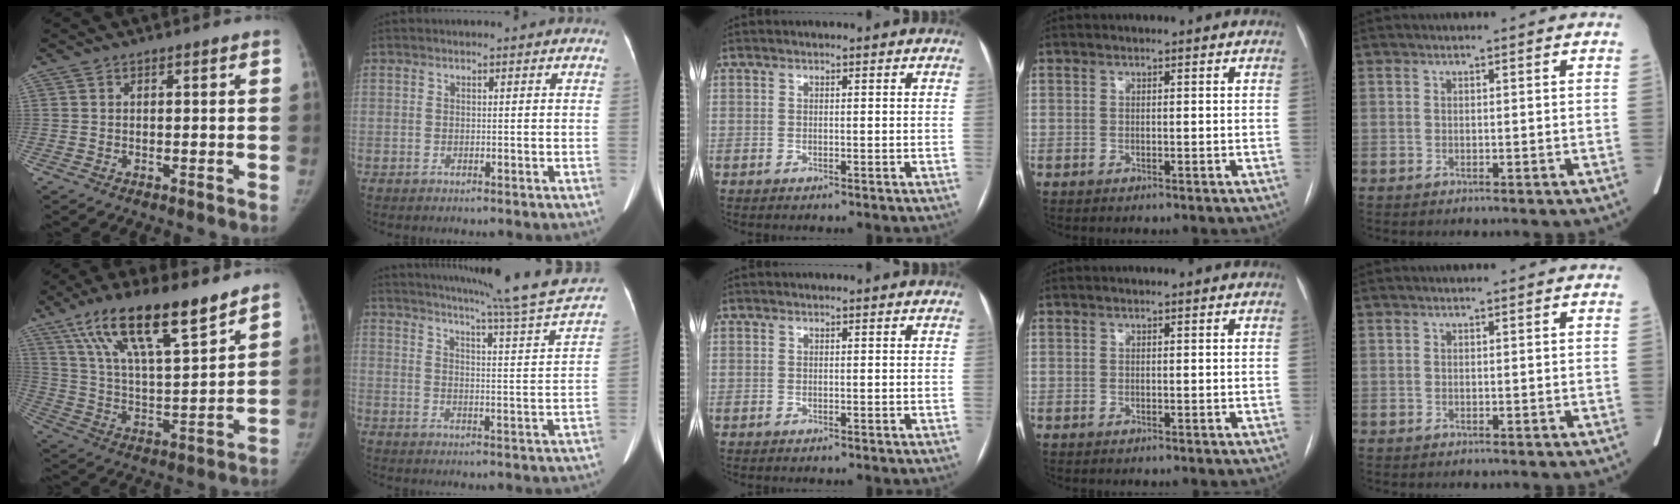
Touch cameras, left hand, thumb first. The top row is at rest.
{"thumb": {"total": 19.3, "force": [13.0, 5.0, 13.4], "torque": [-0.214, -0.047, 0.237]}, "index": {"total": 20.6, "force": [18.6, -1.5, 8.8], "torque": [-0.141, -0.056, 0.232]}}